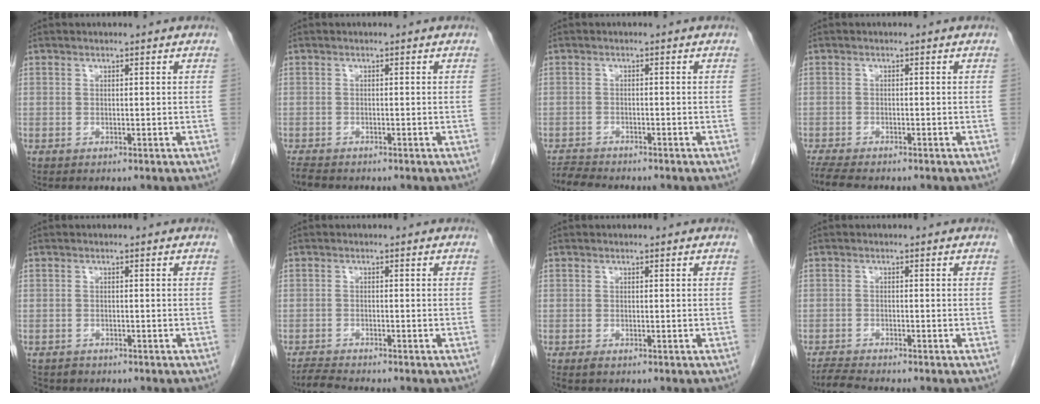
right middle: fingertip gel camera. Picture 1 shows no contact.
{"total": 2.4, "force": [-2.1, 0.7, 0.9], "torque": [-0.023, -0.007, -0.032]}
{"total": 3.5, "force": [-3.5, 0.0, 0.7], "torque": [-0.013, -0.017, -0.059]}
{"total": 5.4, "force": [-4.6, 0.9, 2.6], "torque": [-0.049, -0.015, -0.074]}
{"total": 2.3, "force": [-1.9, 1.2, 0.1], "torque": [-0.004, 0.001, -0.032]}
{"total": 2.9, "force": [-2.8, -0.5, 0.7], "torque": [-0.021, -0.018, -0.050]}
{"total": 0.6, "force": [-0.5, 0.1, 0.4], "torque": [-0.010, -0.002, -0.007]}
{"total": 3.3, "force": [-3.1, -0.5, 0.9], "torque": [-0.025, -0.018, -0.054]}